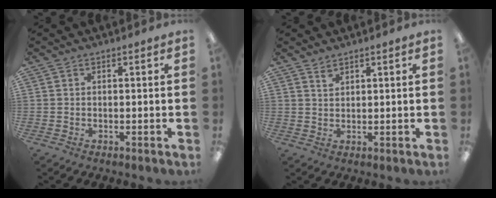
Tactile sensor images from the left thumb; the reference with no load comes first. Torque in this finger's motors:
{"motor_torque": [0.06, -0.07, -0.21, -0.20, -0.06]}